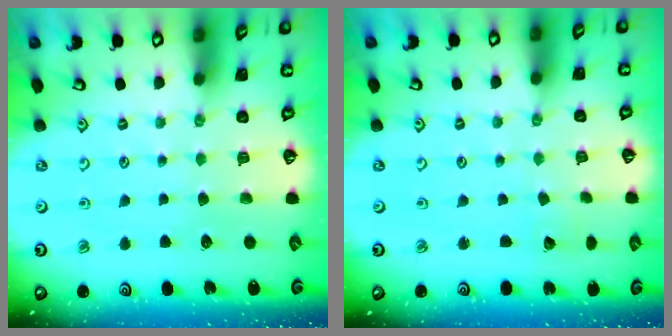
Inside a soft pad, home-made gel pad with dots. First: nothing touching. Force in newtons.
{"total": 1.4, "press": 1.4, "slide": 0.1}